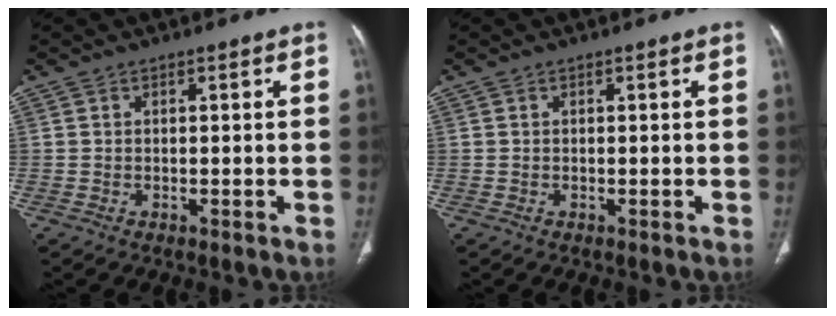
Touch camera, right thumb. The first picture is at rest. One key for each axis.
{"total": 0.0}